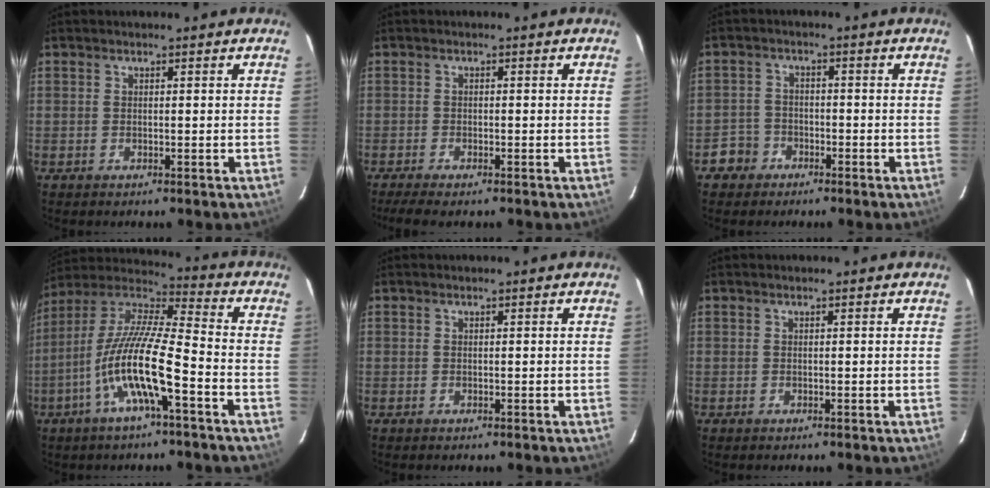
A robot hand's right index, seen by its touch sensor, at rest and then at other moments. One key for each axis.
{"total": 4.6, "fx": -3.7, "fy": 0.9, "fz": 2.6, "tx": -0.063, "ty": -0.017, "tz": -0.064}
{"total": 4.5, "fx": -2.6, "fy": 3.7, "fz": 0.1, "tx": -0.007, "ty": 0.019, "tz": -0.051}
{"total": 15.0, "fx": -6.1, "fy": 2.0, "fz": 13.5, "tx": -0.258, "ty": -0.008, "tz": -0.124}
{"total": 0.0}
{"total": 0.0}